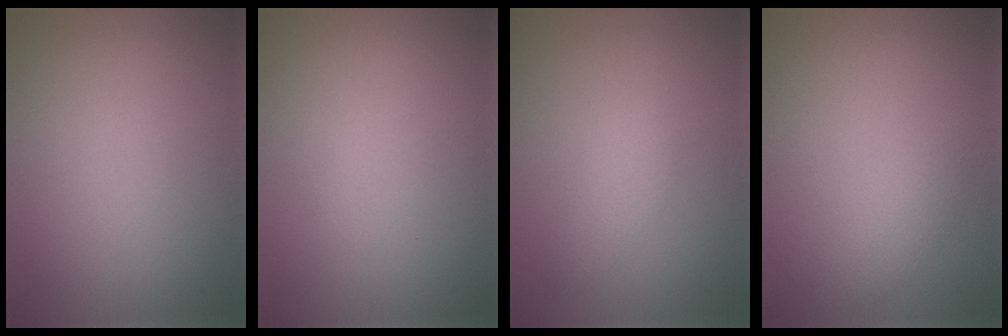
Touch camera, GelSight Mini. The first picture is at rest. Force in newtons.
{"total": 0.0}
{"total": 1.7, "press": 1.7, "slide": 0.0}
{"total": 1.6, "press": 1.6, "slide": 0.0}